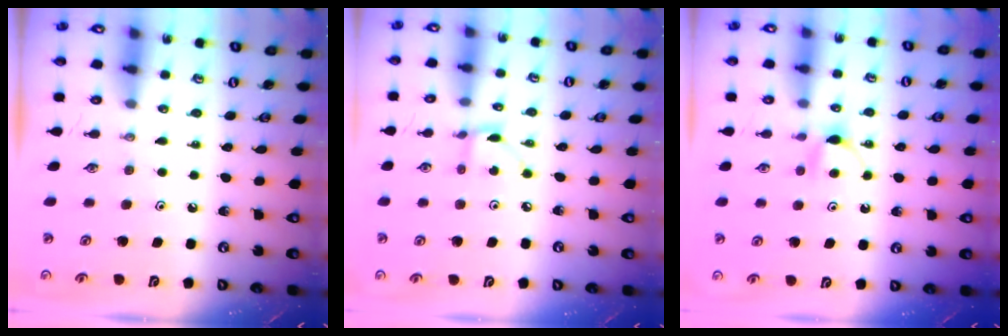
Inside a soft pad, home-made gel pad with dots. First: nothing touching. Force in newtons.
{"total": 2.6, "press": 2.6, "slide": 0.1}
{"total": 4.1, "press": 4.0, "slide": 0.6}